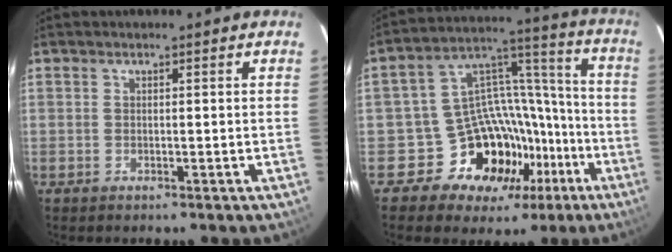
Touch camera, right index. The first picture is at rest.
{"total": 17.7, "force": [-9.7, 12.9, 7.1], "torque": [-0.125, 0.060, -0.135]}